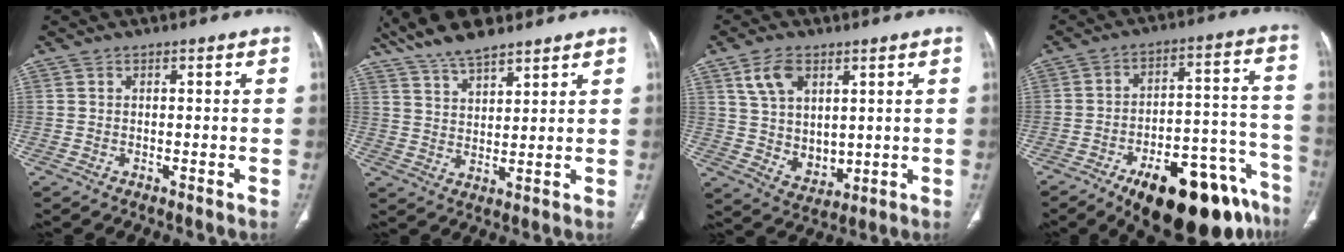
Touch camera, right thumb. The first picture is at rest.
{"total": 11.3, "force": [9.0, 3.5, 5.7], "torque": [-0.095, -0.030, 0.170]}
{"total": 10.0, "force": [4.2, 6.6, 6.2], "torque": [-0.092, -0.024, 0.095]}
{"total": 24.2, "force": [-15.2, 9.2, 16.4], "torque": [-0.143, 0.090, -0.215]}